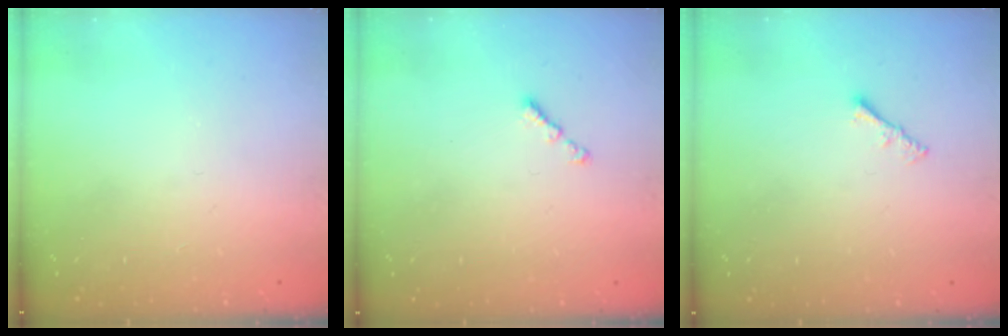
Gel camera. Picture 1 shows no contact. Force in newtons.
{"total": 1.1, "press": 1.0, "slide": 0.4}
{"total": 1.6, "press": 1.5, "slide": 0.5}